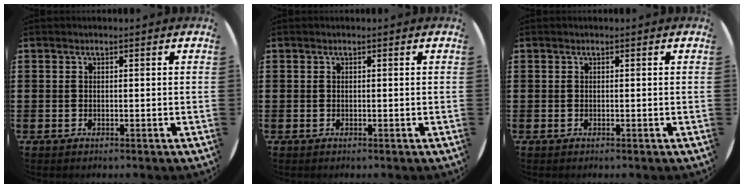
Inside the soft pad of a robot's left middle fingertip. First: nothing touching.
{"total": 0.0}
{"total": 0.0}